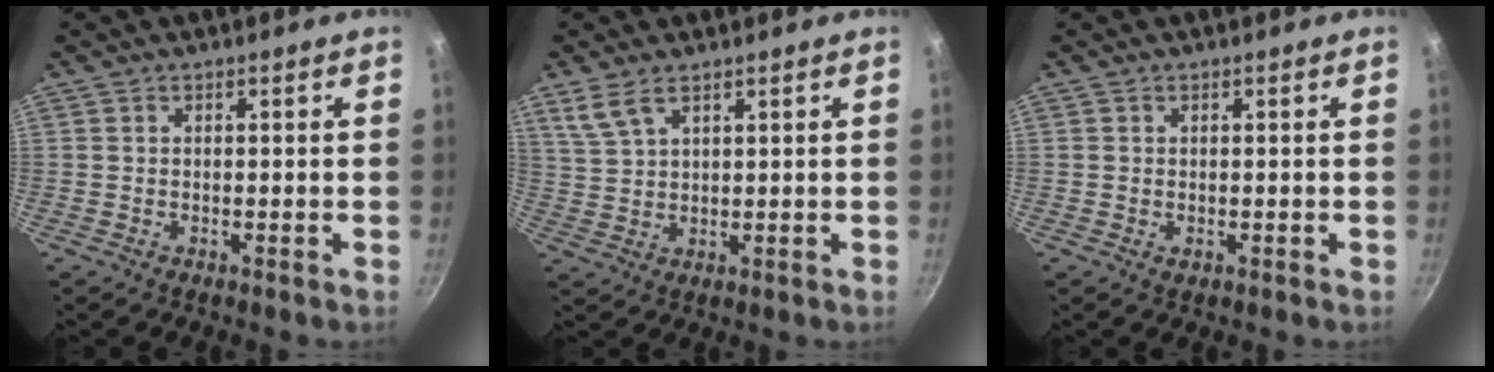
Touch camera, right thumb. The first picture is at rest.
{"total": 5.2, "force": [3.4, 2.3, 3.2], "torque": [-0.062, -0.009, 0.076]}
{"total": 0.6, "force": [0.0, 0.4, 0.4], "torque": [-0.005, -0.001, 0.000]}